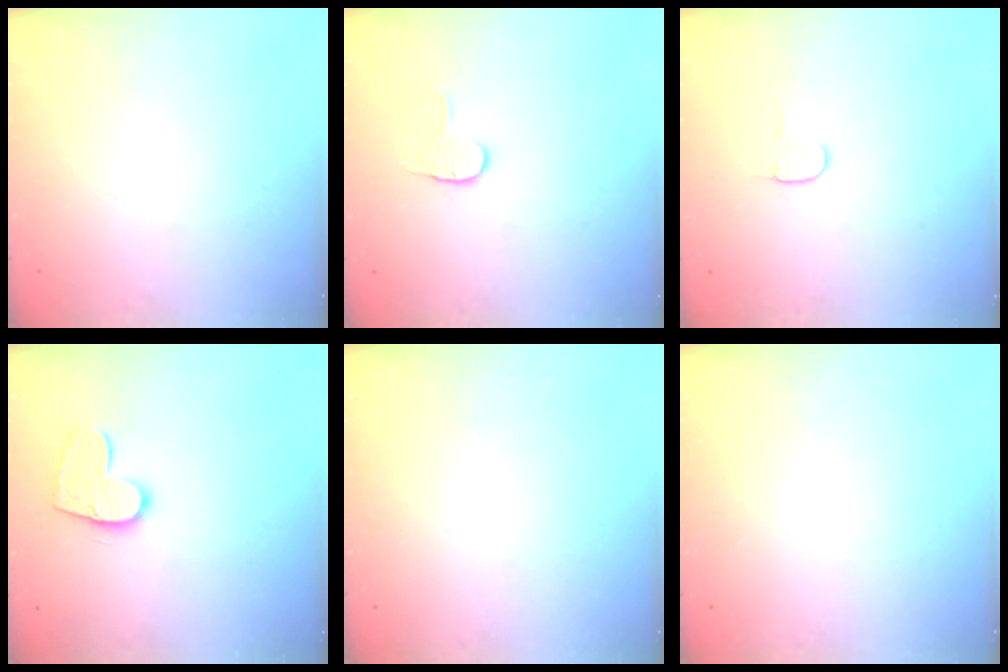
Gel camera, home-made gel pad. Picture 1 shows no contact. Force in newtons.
{"total": 4.5, "press": 4.5, "slide": 0.5}
{"total": 3.8, "press": 3.8, "slide": 0.4}
{"total": 11.4, "press": 11.3, "slide": 0.6}
{"total": 0.0}
{"total": 0.0}